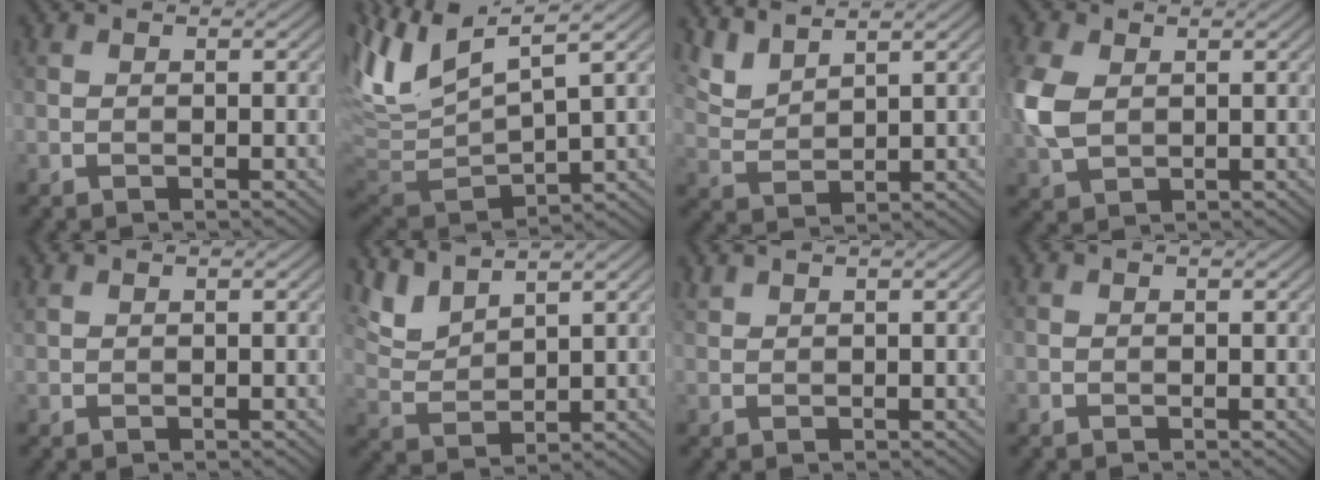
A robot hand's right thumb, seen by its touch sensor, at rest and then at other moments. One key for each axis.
{"total": 11.1, "fx": 5.2, "fy": 3.6, "fz": 9.1, "tx": -0.214, "ty": 0.014, "tz": 0.101}
{"total": 4.3, "fx": 3.8, "fy": 0.9, "fz": 1.8, "tx": -0.056, "ty": 0.000, "tz": 0.086}
{"total": 6.1, "fx": 0.7, "fy": 4.2, "fz": 4.4, "tx": -0.134, "ty": 0.002, "tz": 0.014}
{"total": 0.8, "fx": 0.7, "fy": 0.2, "fz": 0.4, "tx": -0.015, "ty": 0.003, "tz": 0.018}
{"total": 5.0, "fx": 4.3, "fy": 1.1, "fz": 2.3, "tx": -0.070, "ty": 0.001, "tz": 0.097}
{"total": 1.0, "fx": 1.0, "fy": 0.1, "fz": 0.3, "tx": -0.014, "ty": 0.005, "tz": 0.025}
{"total": 0.0}